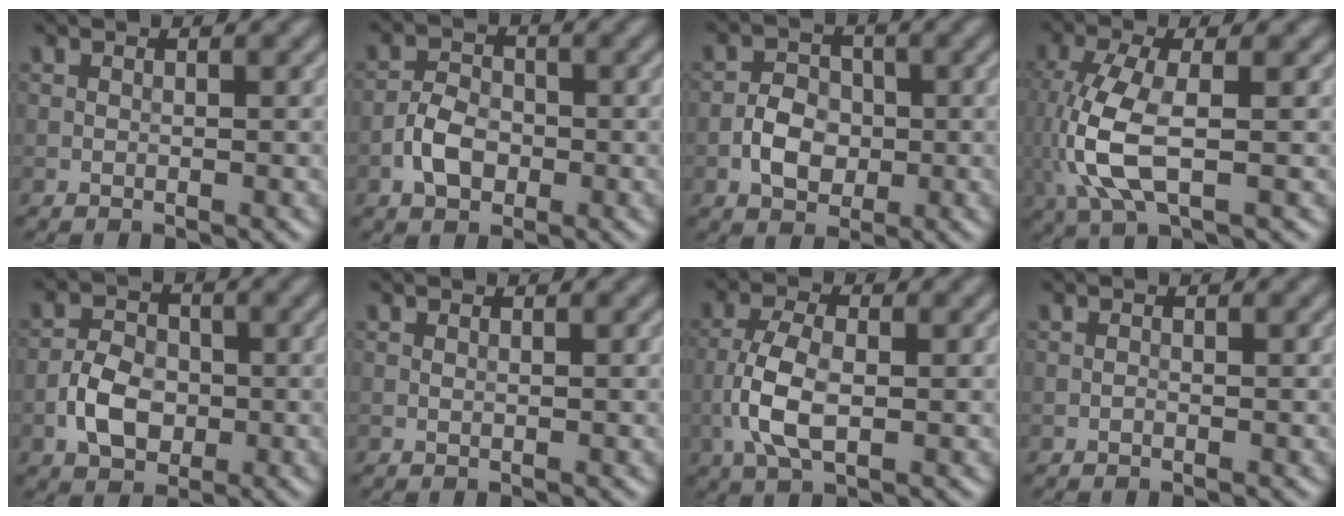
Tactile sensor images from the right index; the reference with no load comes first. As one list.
[{"total": 3.3, "force": [-1.4, 2.2, 2.1], "torque": [-0.034, 0.006, -0.031]}, {"total": 3.5, "force": [-0.9, 2.6, 2.1], "torque": [-0.032, 0.004, -0.020]}, {"total": 6.7, "force": [-0.8, 2.7, 6.0], "torque": [-0.155, -0.001, -0.015]}, {"total": 4.2, "force": [-1.4, 3.0, 2.6], "torque": [-0.048, 0.004, -0.029]}, {"total": 0.0}, {"total": 4.9, "force": [-1.0, 2.3, 4.3], "torque": [-0.096, 0.000, -0.024]}, {"total": 0.0}]